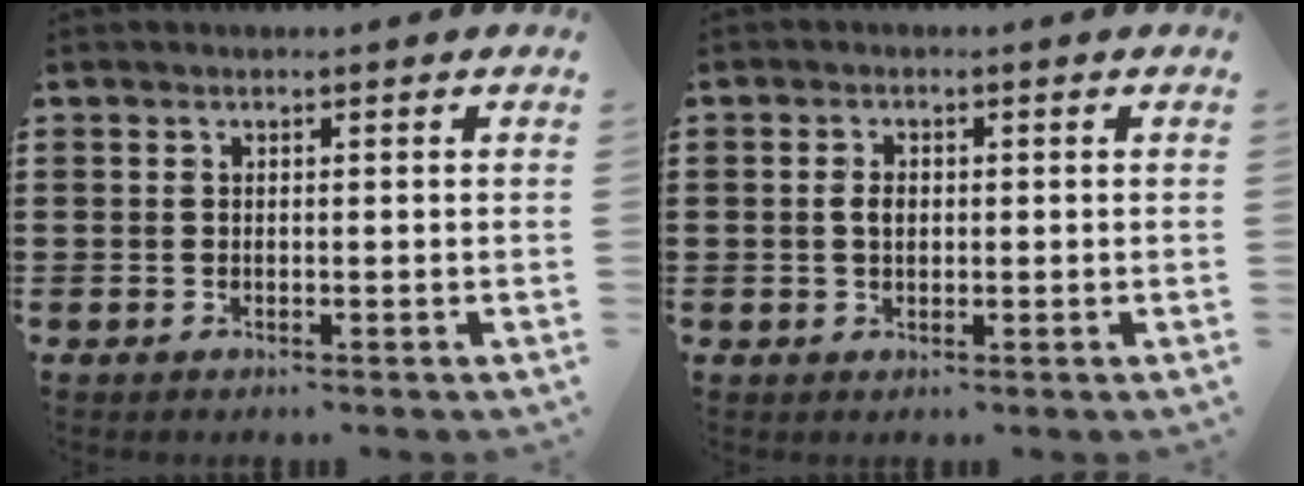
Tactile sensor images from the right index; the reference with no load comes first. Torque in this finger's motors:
{"motor_torque": [1.30, 0.84, 0.22, 0.06]}